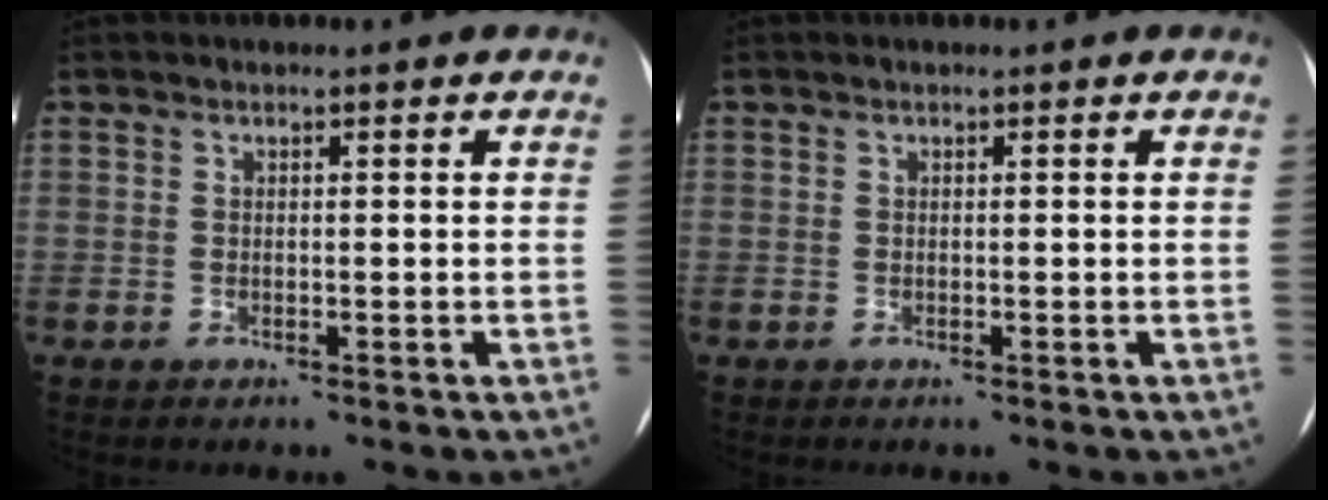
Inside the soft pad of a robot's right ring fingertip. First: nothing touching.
{"total": 0.0}